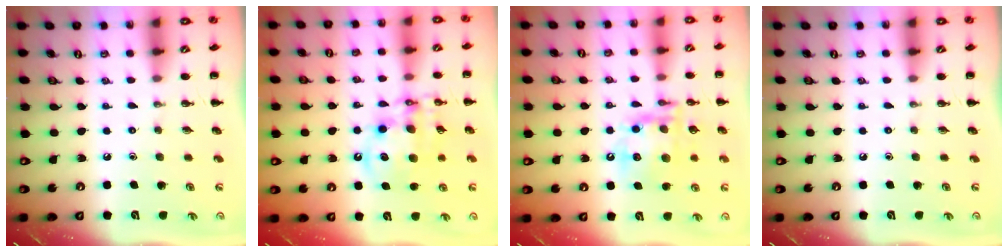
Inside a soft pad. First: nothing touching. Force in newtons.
{"total": 12.8, "press": 12.4, "slide": 3.2}
{"total": 15.2, "press": 14.9, "slide": 2.6}
{"total": 0.0}